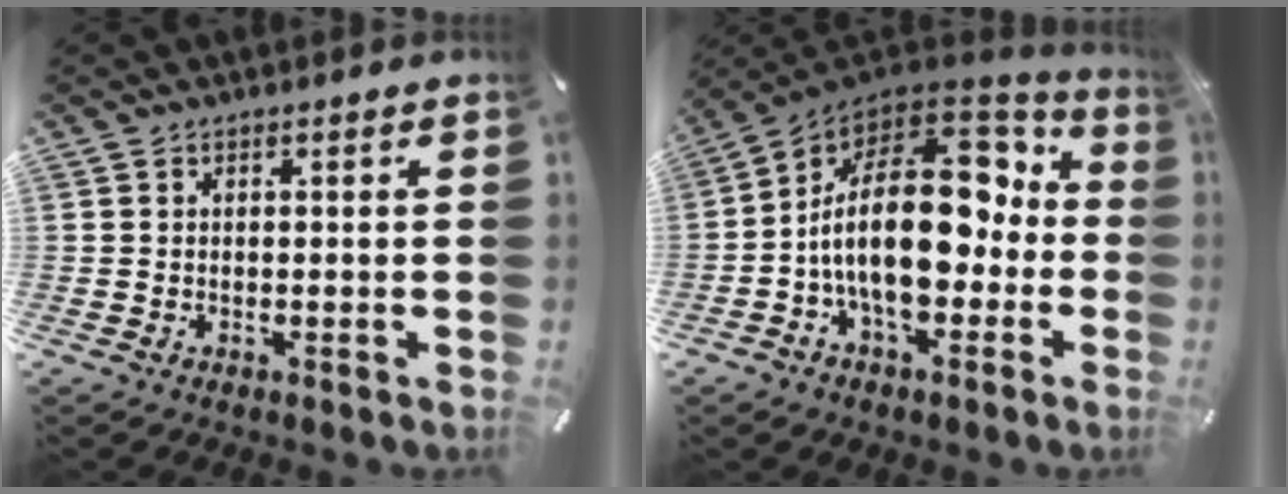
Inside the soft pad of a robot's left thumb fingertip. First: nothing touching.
{"total": 24.3, "force": [0.4, 13.7, 20.1], "torque": [-0.362, -0.002, 0.012]}